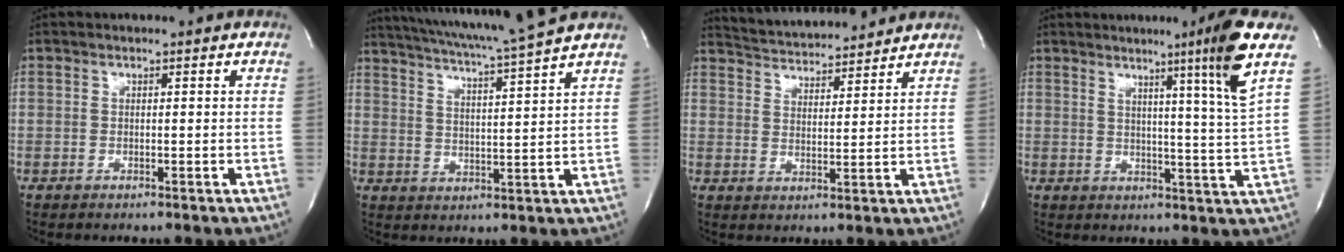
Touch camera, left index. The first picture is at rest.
{"total": 14.4, "force": [12.6, -1.8, 6.6], "torque": [-0.124, -0.018, 0.182]}
{"total": 11.0, "force": [10.6, 1.4, 2.8], "torque": [-0.053, 0.011, 0.162]}
{"total": 8.6, "force": [4.5, -3.4, 6.4], "torque": [-0.102, -0.036, 0.068]}